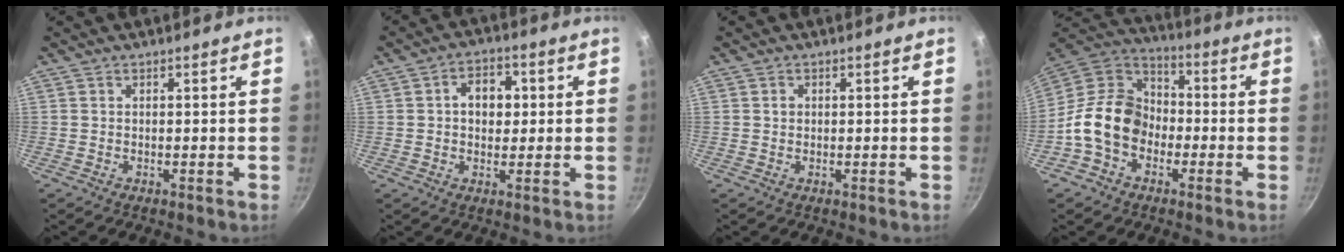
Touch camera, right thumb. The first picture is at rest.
{"total": 6.4, "force": [0.8, 4.8, 4.2], "torque": [-0.031, 0.009, 0.006]}
{"total": 0.9, "force": [0.1, 0.8, 0.3], "torque": [-0.003, 0.003, 0.002]}
{"total": 14.5, "force": [-3.9, 11.1, 8.4], "torque": [-0.105, 0.044, -0.092]}